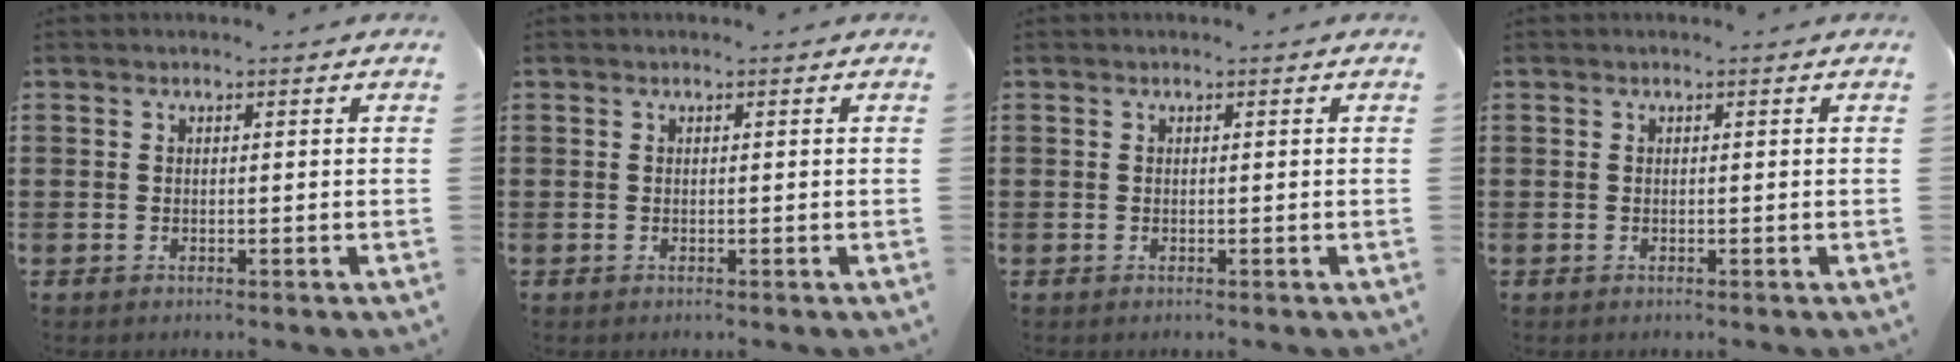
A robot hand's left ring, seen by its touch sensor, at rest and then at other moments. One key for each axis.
{"total": 0.0}
{"total": 0.0}
{"total": 0.0}